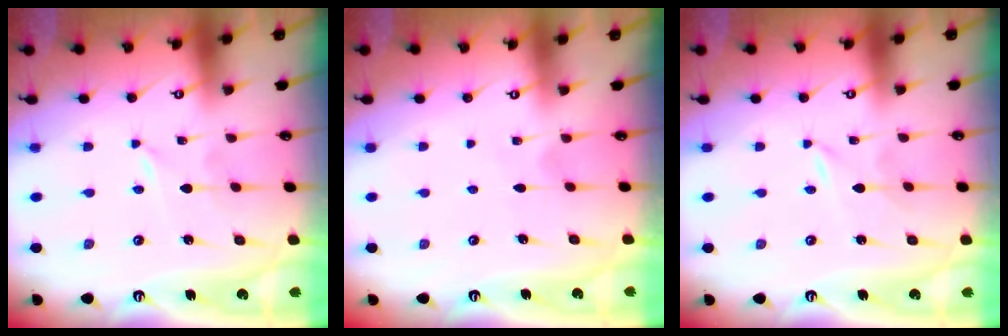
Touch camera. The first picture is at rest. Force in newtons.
{"total": 3.2, "press": 3.2, "slide": 0.3}
{"total": 0.0}